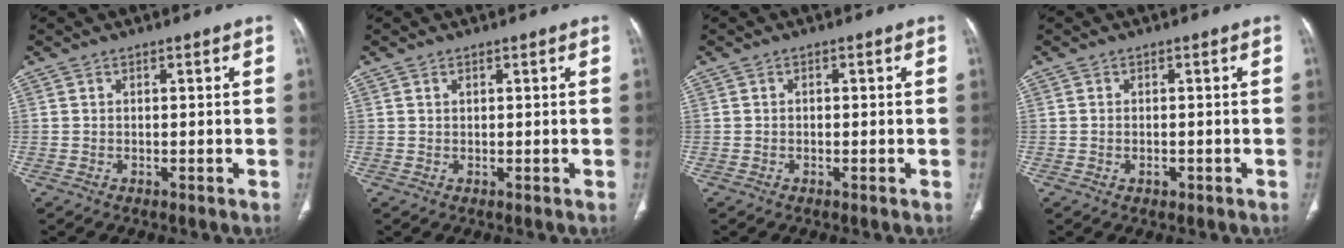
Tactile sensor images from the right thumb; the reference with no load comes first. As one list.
[{"total": 0.5, "force": [0.3, 0.3, 0.3], "torque": [-0.005, -0.001, 0.006]}, {"total": 0.6, "force": [-0.1, 0.4, 0.4], "torque": [-0.007, 0.002, -0.003]}, {"total": 1.3, "force": [-0.5, 0.9, 0.8], "torque": [-0.013, 0.005, -0.004]}]